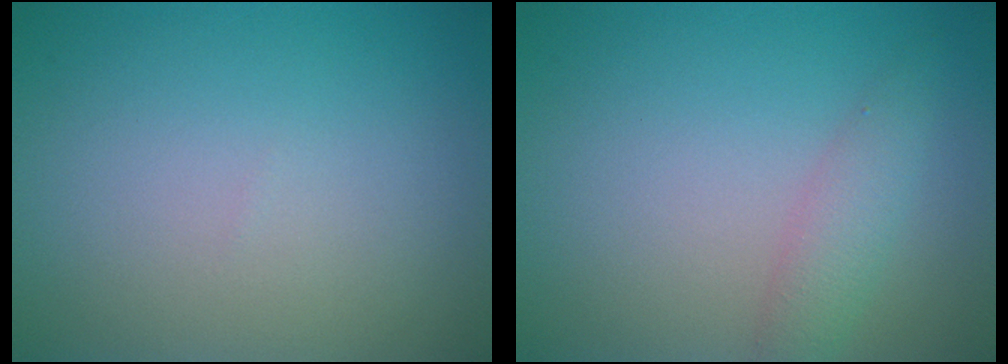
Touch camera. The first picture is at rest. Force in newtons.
{"total": 2.2, "press": 2.2, "slide": 0.1}